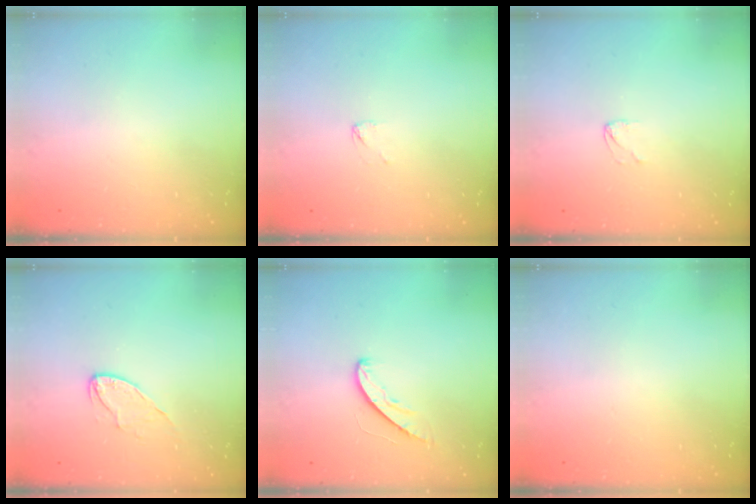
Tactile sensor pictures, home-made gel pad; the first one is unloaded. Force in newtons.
{"total": 1.9, "press": 1.9, "slide": 0.1}
{"total": 2.9, "press": 2.9, "slide": 0.2}
{"total": 6.3, "press": 6.3, "slide": 0.2}
{"total": 5.0, "press": 5.0, "slide": 0.4}
{"total": 0.0}